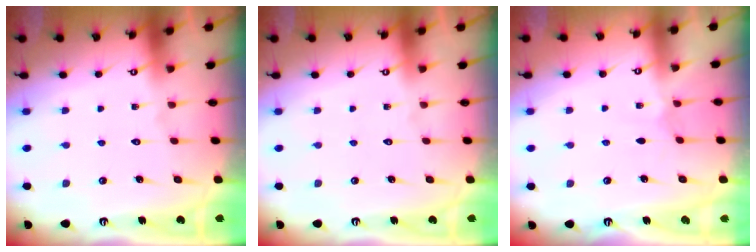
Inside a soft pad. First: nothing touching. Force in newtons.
{"total": 0.0}
{"total": 0.5, "press": 0.5, "slide": 0.2}